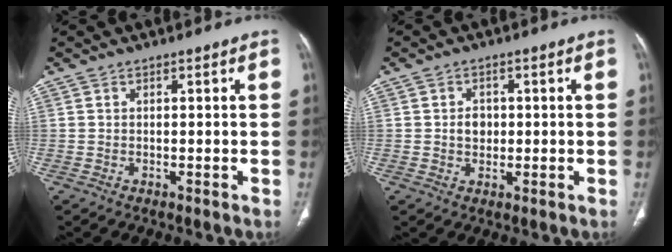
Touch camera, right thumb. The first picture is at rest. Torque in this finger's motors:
{"motor_torque": [-0.21, 0.41, 0.39, -0.23, -0.02]}